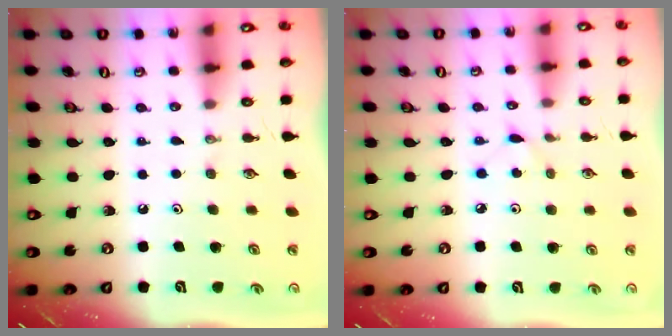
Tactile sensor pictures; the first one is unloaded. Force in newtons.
{"total": 2.7, "press": 2.7, "slide": 0.4}